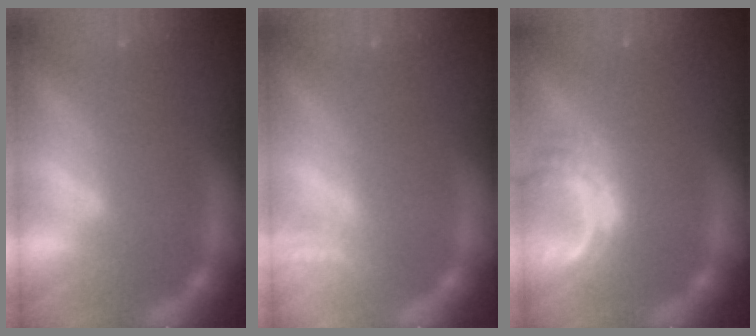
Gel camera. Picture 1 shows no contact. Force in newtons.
{"total": 2.5}
{"total": 4.5}